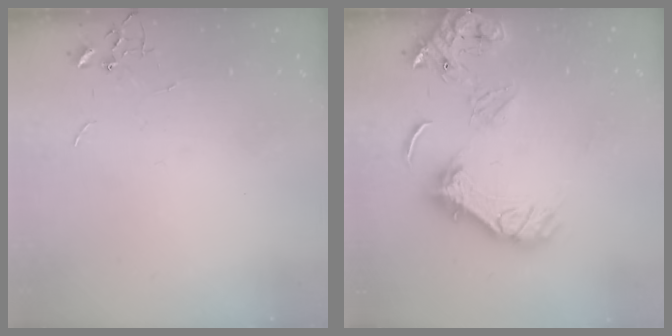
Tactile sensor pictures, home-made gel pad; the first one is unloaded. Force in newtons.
{"total": 16.6, "press": 16.5, "slide": 1.8}